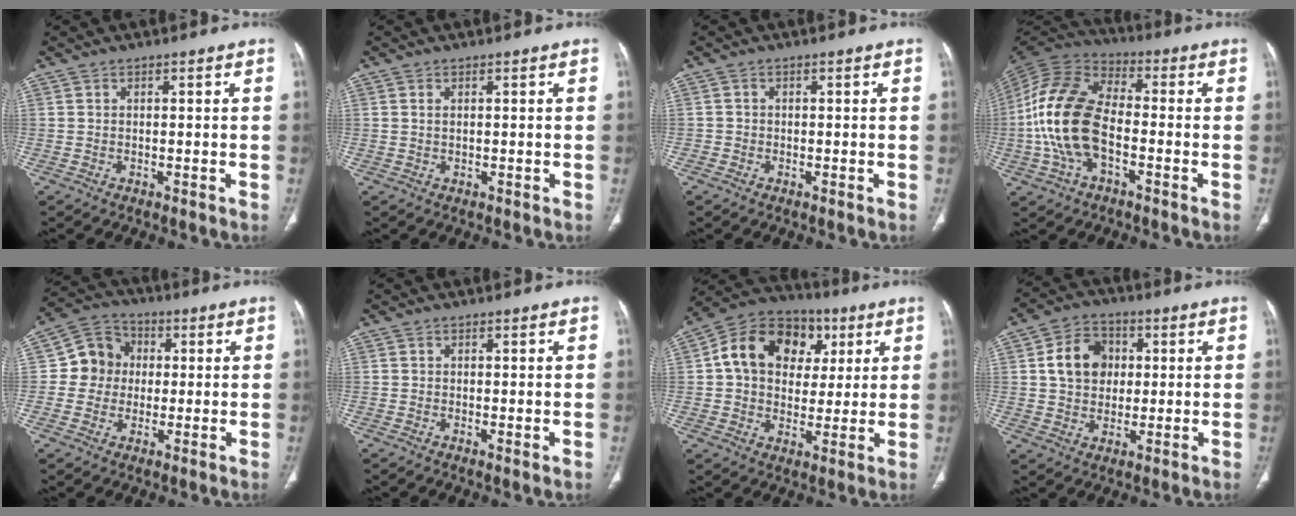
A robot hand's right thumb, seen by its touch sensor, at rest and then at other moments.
{"total": 0.8, "force": [0.4, 0.4, 0.5], "torque": [-0.011, 0.002, 0.011]}
{"total": 1.0, "force": [-0.5, 0.8, -0.1], "torque": [0.007, 0.006, -0.014]}
{"total": 16.8, "force": [-3.0, 9.6, 13.5], "torque": [-0.278, 0.030, -0.061]}
{"total": 8.7, "force": [0.3, 8.2, 2.9], "torque": [-0.015, 0.018, -0.005]}
{"total": 0.6, "force": [-0.1, 0.1, 0.6], "torque": [-0.016, -0.005, -0.004]}
{"total": 16.8, "force": [4.1, 13.1, 9.6], "torque": [-0.125, 0.015, 0.061]}
{"total": 9.9, "force": [1.7, 8.0, 5.6], "torque": [-0.068, 0.006, 0.023]}